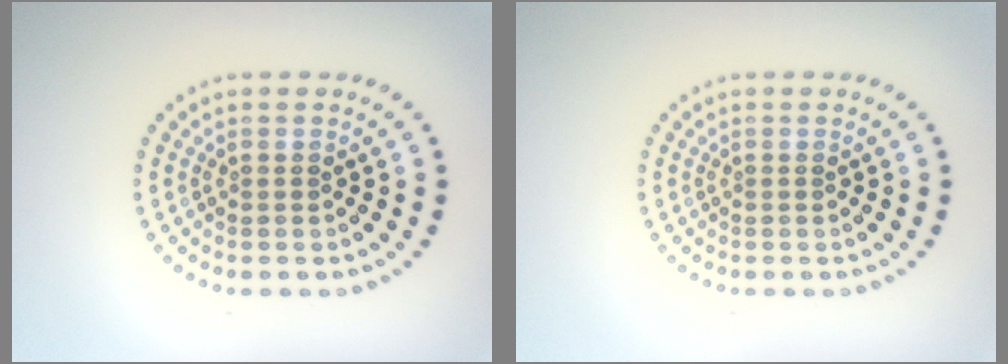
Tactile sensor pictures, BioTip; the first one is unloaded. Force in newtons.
{"total": 0.0}